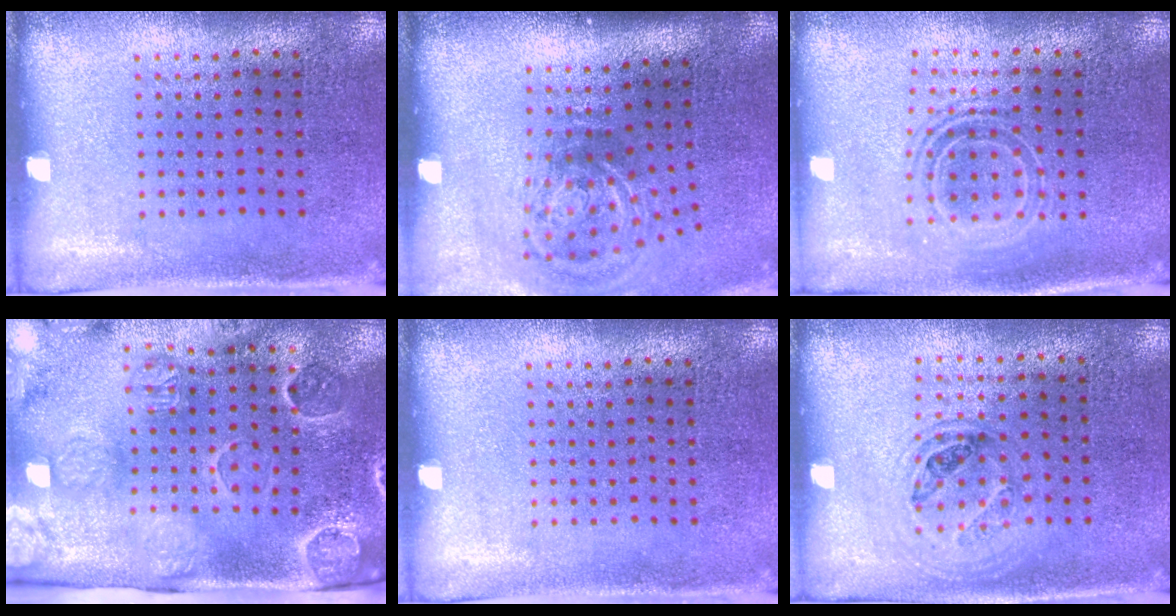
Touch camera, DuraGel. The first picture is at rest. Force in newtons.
{"total": 2.2, "press": 1.4, "slide": 1.7}
{"total": 1.7, "press": 1.3, "slide": 1.1}
{"total": 3.3, "press": 3.2, "slide": 0.5}
{"total": 0.0}
{"total": 1.0, "press": 0.9, "slide": 0.3}